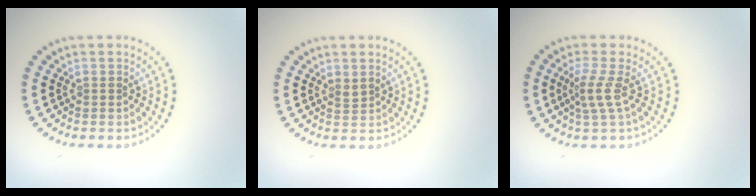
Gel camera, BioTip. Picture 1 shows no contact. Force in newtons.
{"total": 0.7, "press": 0.6, "slide": 0.3}
{"total": 2.2, "press": 1.5, "slide": 1.6}